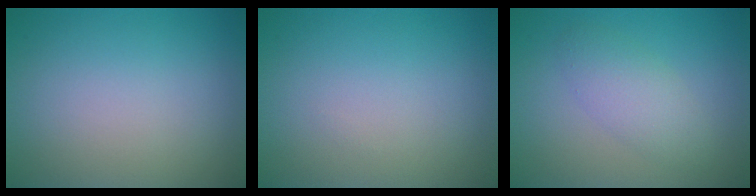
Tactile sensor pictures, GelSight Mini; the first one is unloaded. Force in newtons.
{"total": 0.0}
{"total": 2.8, "press": 2.8, "slide": 0.2}